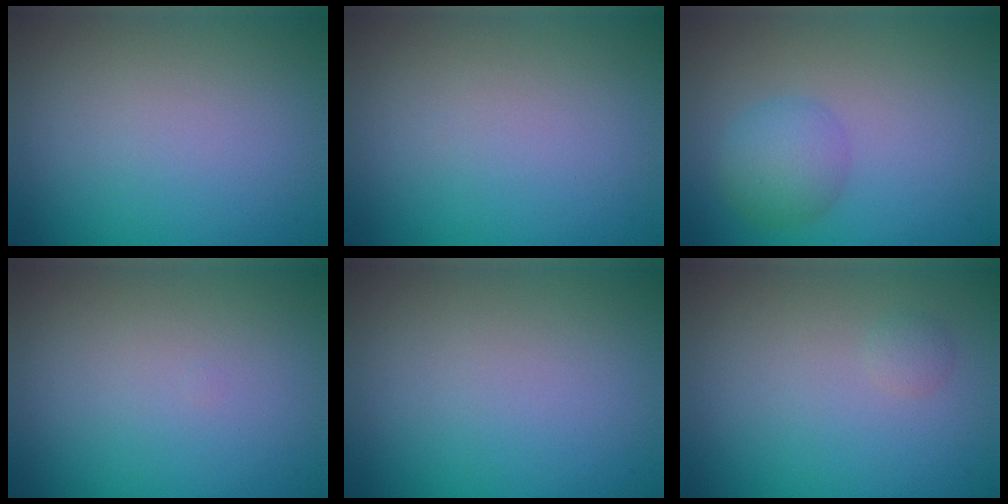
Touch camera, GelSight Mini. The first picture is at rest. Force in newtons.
{"total": 0.0}
{"total": 2.9, "press": 2.9, "slide": 0.1}
{"total": 0.0}
{"total": 0.0}
{"total": 0.7, "press": 0.7, "slide": 0.0}